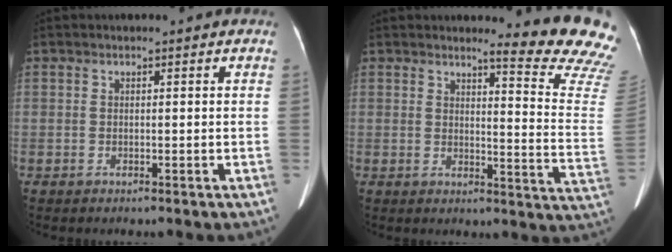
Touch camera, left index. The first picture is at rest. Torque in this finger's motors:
{"motor_torque": [1.44, -0.70, 0.10, 0.00]}